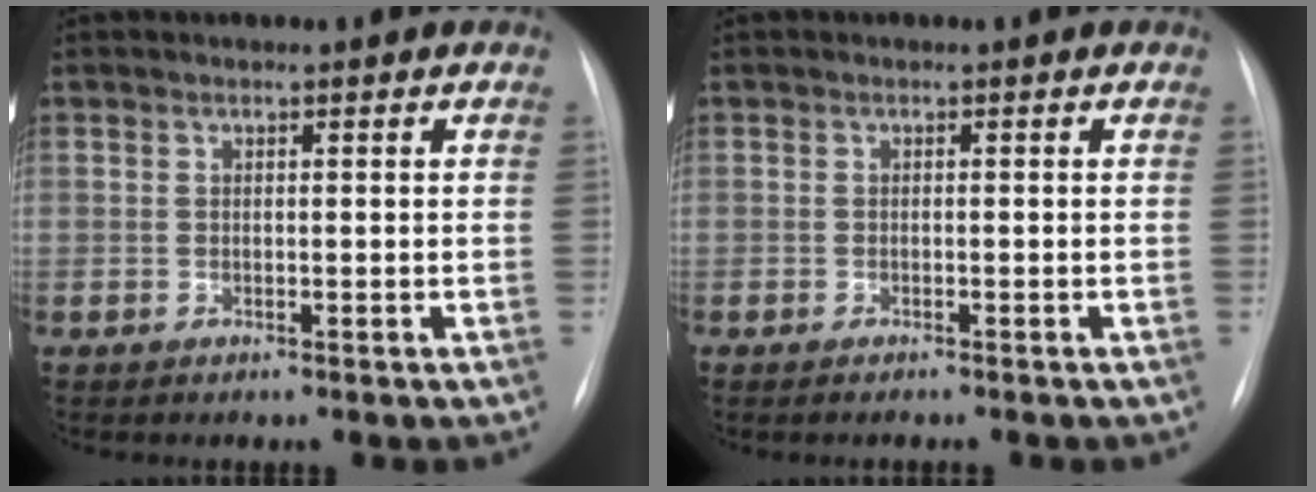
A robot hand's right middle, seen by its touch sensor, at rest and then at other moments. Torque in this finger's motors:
{"motor_torque": [1.02, -1.12, 0.28, 0.07]}